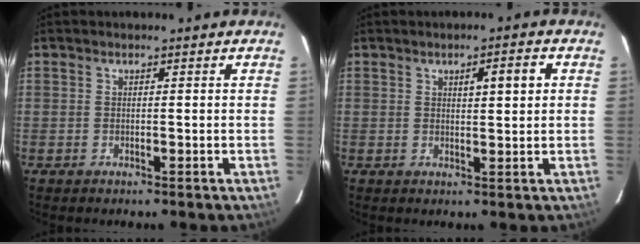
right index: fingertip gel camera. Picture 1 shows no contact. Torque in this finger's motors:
{"motor_torque": [0.49, 0.16, 0.19, 0.05]}